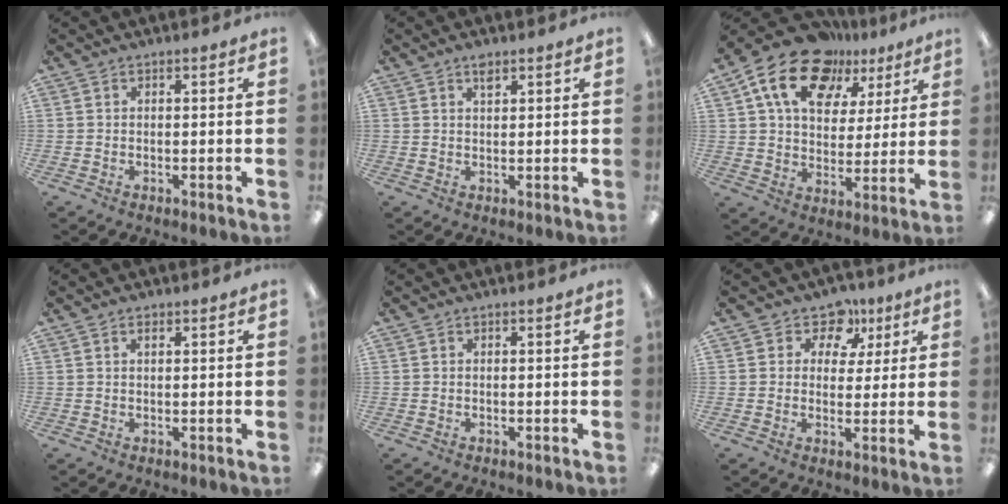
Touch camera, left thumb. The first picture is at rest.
{"total": 2.1, "force": [1.5, 0.8, 1.3], "torque": [-0.023, -0.002, 0.025]}
{"total": 18.0, "force": [10.7, 11.3, 9.1], "torque": [-0.162, -0.049, 0.193]}
{"total": 1.0, "force": [0.7, 0.5, 0.6], "torque": [-0.012, 0.002, 0.012]}
{"total": 0.0}
{"total": 7.5, "force": [4.1, 5.9, 2.1], "torque": [-0.032, -0.028, 0.071]}